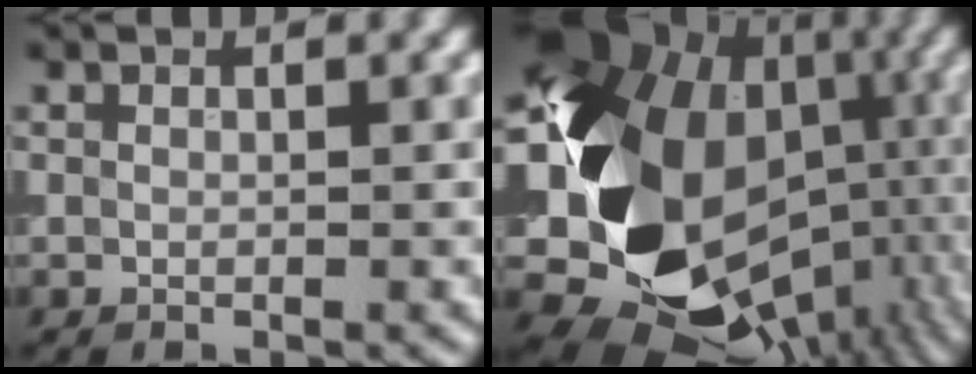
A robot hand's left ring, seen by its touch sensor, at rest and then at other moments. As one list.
[{"total": 19.1, "force": [-1.4, 15.6, 10.9], "torque": [-0.207, -0.046, 0.011]}]